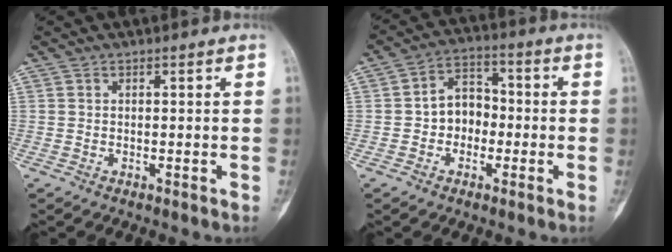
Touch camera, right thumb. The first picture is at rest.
{"total": 7.7, "force": [-1.2, 6.1, 4.6], "torque": [-0.044, 0.032, -0.035]}